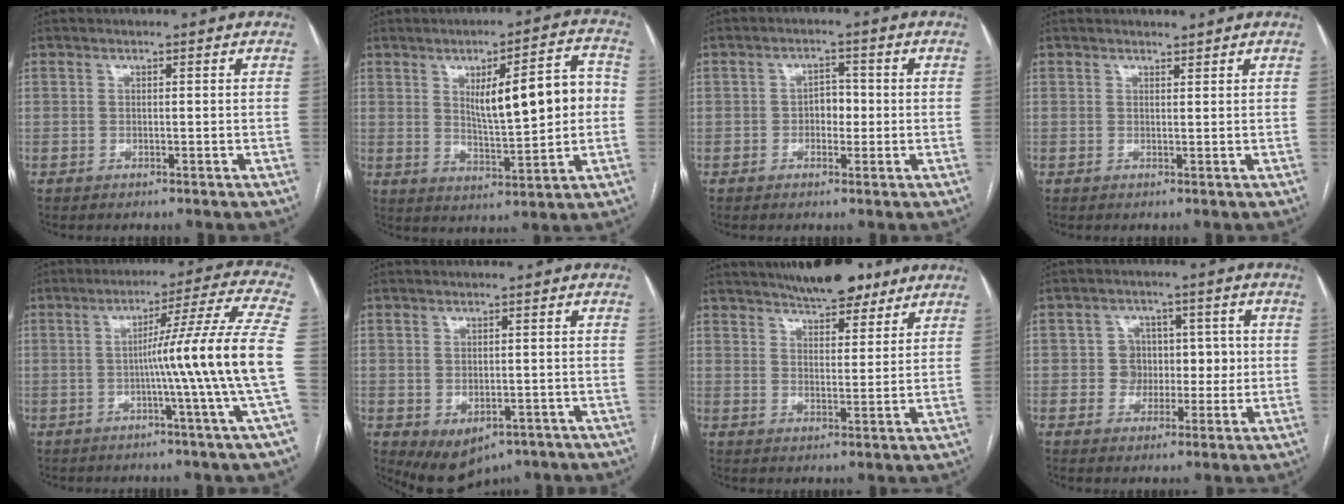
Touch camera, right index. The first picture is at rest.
{"total": 12.4, "force": [1.6, 2.7, 12.0], "torque": [-0.173, 0.020, 0.032]}
{"total": 3.0, "force": [-0.4, 2.0, 2.2], "torque": [-0.028, 0.009, -0.006]}
{"total": 1.1, "force": [1.1, 0.1, 0.2], "torque": [-0.007, 0.002, 0.020]}
{"total": 14.3, "force": [-2.0, -3.3, 13.8], "torque": [-0.193, -0.001, -0.035]}
{"total": 6.4, "force": [-3.3, 4.1, 3.6], "torque": [-0.052, -0.004, -0.038]}
{"total": 11.0, "force": [8.9, 3.3, 5.5], "torque": [-0.079, 0.007, 0.133]}
{"total": 5.6, "force": [0.2, 5.4, 1.8], "torque": [-0.005, 0.026, 0.007]}